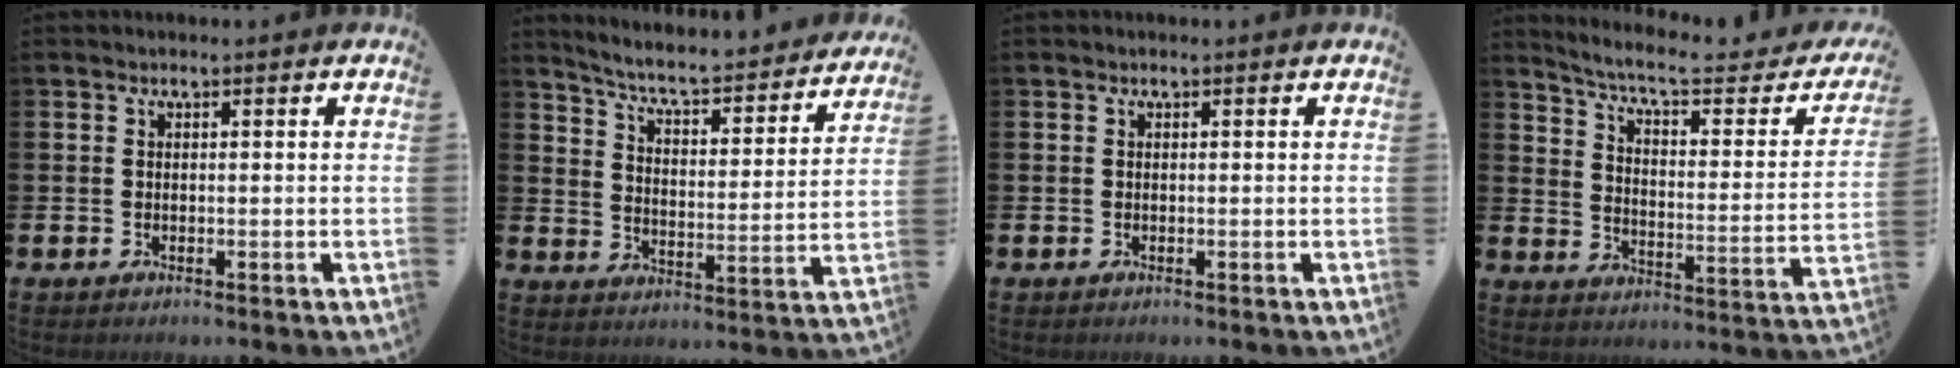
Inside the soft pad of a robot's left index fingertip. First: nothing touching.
{"total": 5.9, "force": [5.4, 0.7, 2.3], "torque": [-0.074, -0.045, 0.085]}
{"total": 0.0}
{"total": 6.7, "force": [5.6, 1.3, 3.4], "torque": [-0.088, -0.044, 0.087]}